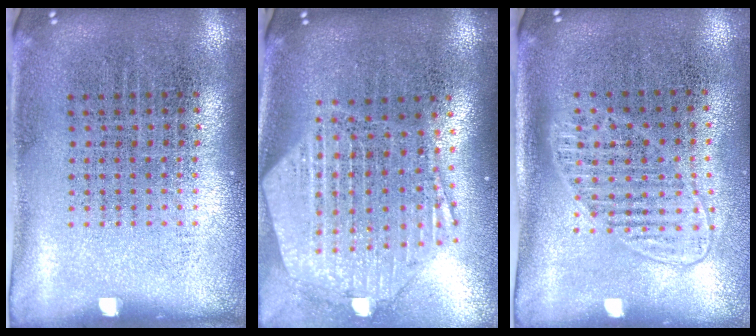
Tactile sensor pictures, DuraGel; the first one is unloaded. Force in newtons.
{"total": 2.7, "press": 2.2, "slide": 1.5}
{"total": 1.4, "press": 1.2, "slide": 0.7}